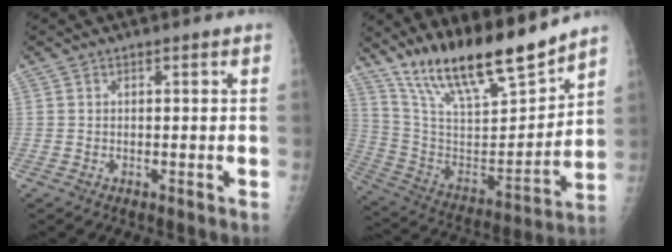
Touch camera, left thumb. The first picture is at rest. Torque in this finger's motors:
{"motor_torque": [0.30, 0.13, 1.42, -1.35, 0.35]}